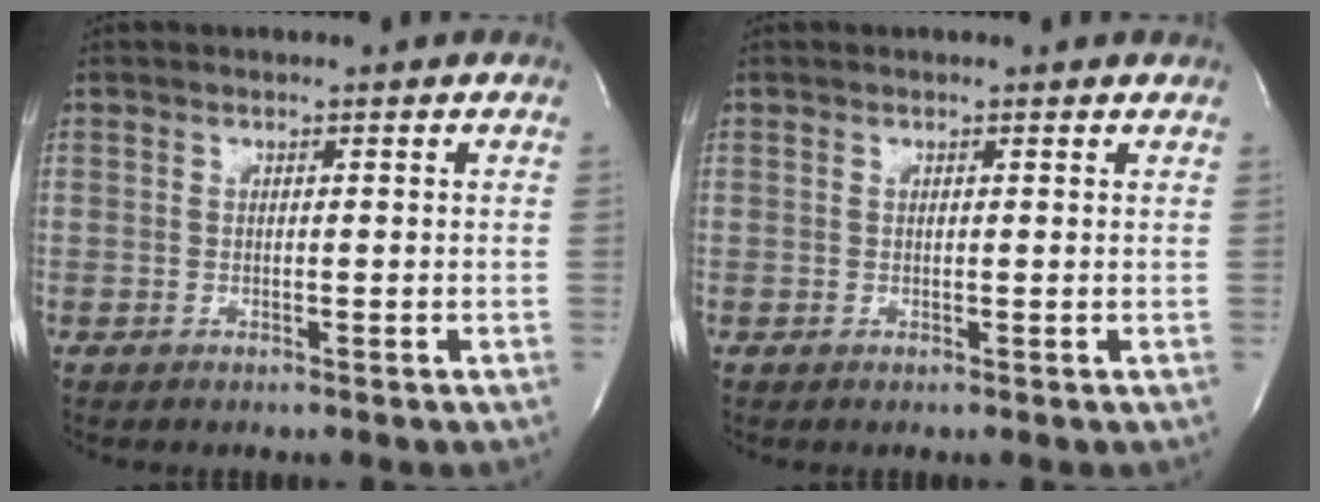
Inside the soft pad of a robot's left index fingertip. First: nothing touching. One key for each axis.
{"total": 0.7, "fx": 0.6, "fy": 0.2, "fz": 0.3, "tx": -0.012, "ty": 0.003, "tz": 0.003}